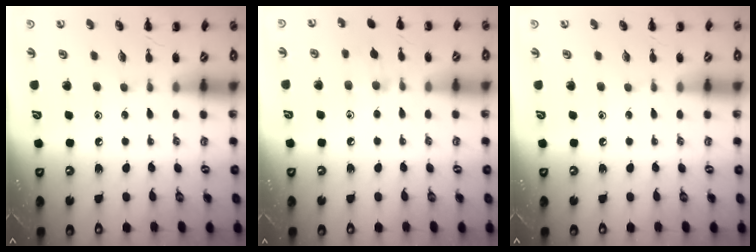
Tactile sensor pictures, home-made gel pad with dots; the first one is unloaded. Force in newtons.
{"total": 6.1, "press": 5.6, "slide": 2.2}
{"total": 0.0}